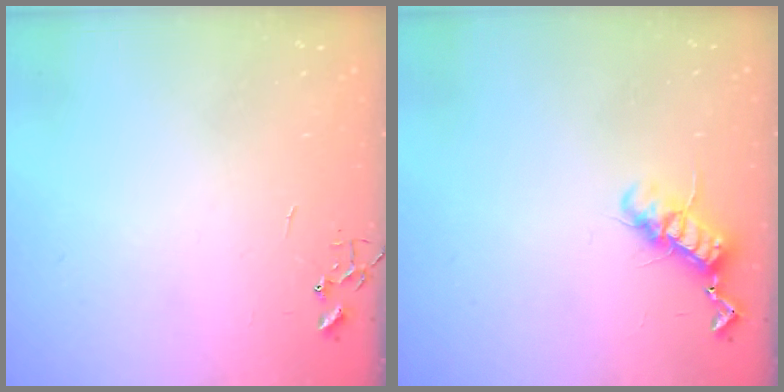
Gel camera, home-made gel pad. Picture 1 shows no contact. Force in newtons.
{"total": 11.0, "press": 10.9, "slide": 1.1}